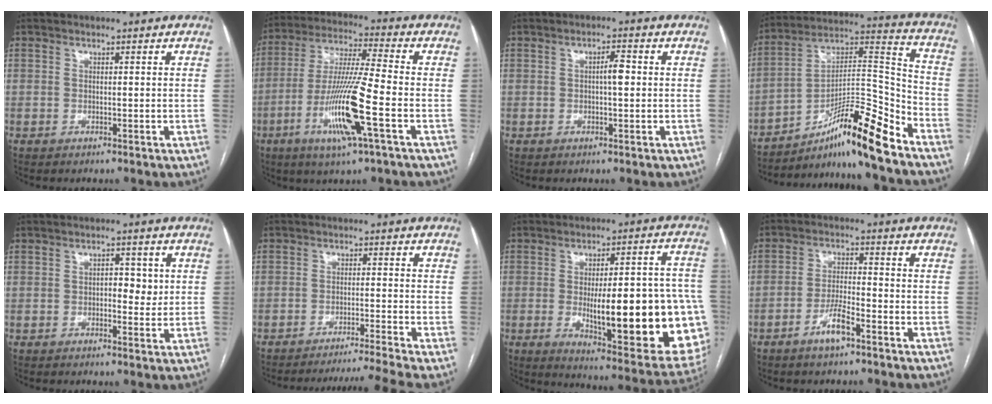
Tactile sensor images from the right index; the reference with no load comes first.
{"total": 14.3, "force": [-5.0, -0.2, 13.4], "torque": [-0.271, -0.016, -0.097]}
{"total": 2.5, "force": [0.1, 0.5, 2.5], "torque": [-0.041, 0.004, 0.001]}
{"total": 17.0, "force": [-12.2, 0.0, 11.8], "torque": [-0.204, 0.021, -0.201]}
{"total": 3.5, "force": [0.4, 1.8, 3.0], "torque": [-0.036, 0.003, 0.005]}
{"total": 10.0, "force": [-8.9, -3.8, 2.7], "torque": [-0.026, -0.014, -0.136]}
{"total": 26.1, "force": [-4.6, 5.9, 25.0], "torque": [-0.254, 0.007, -0.041]}
{"total": 5.0, "force": [-3.2, 0.7, 3.8], "torque": [-0.077, 0.000, -0.060]}